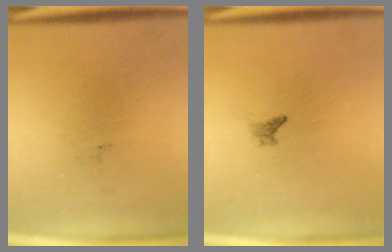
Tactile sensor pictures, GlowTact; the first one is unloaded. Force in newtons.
{"total": 0.8}